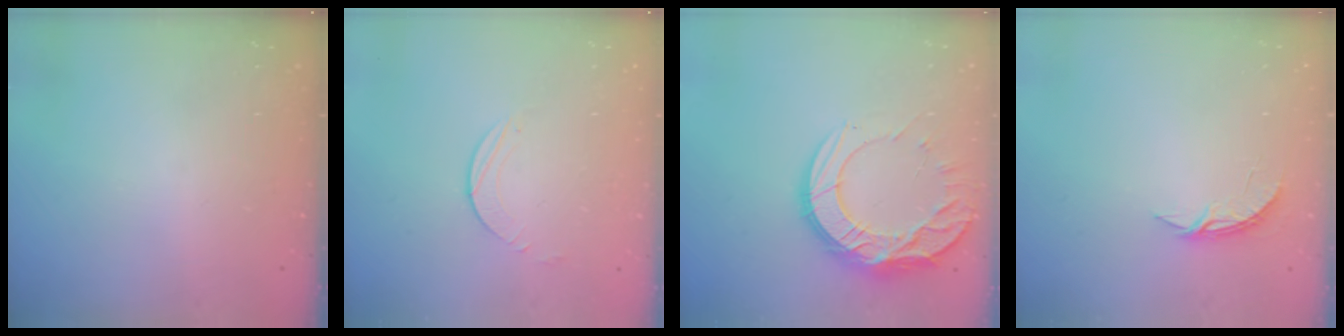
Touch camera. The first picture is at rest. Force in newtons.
{"total": 3.9, "press": 3.9, "slide": 0.3}
{"total": 17.2, "press": 17.2, "slide": 1.0}
{"total": 4.2, "press": 4.2, "slide": 0.3}